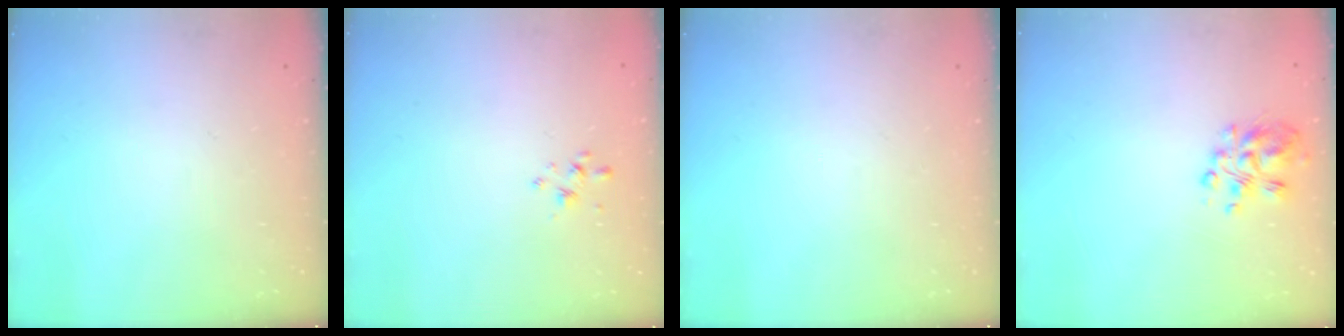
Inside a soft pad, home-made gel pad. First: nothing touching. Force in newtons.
{"total": 2.7, "press": 2.5, "slide": 0.9}
{"total": 0.0}
{"total": 7.1, "press": 6.9, "slide": 1.6}